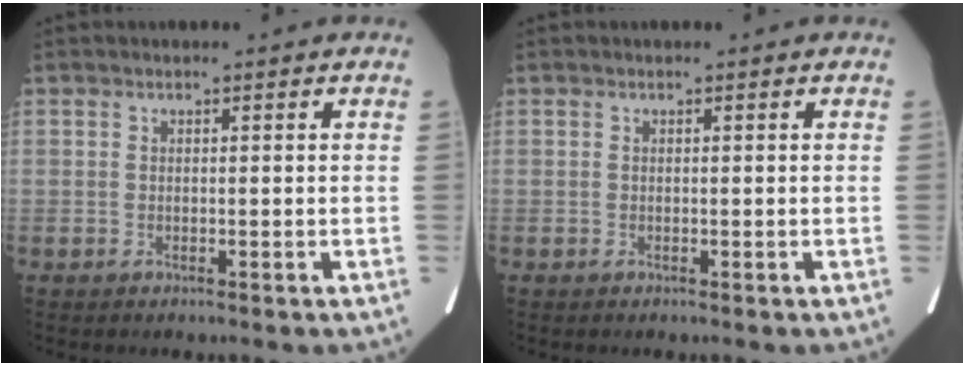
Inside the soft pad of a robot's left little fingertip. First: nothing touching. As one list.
[{"total": 0.0}]